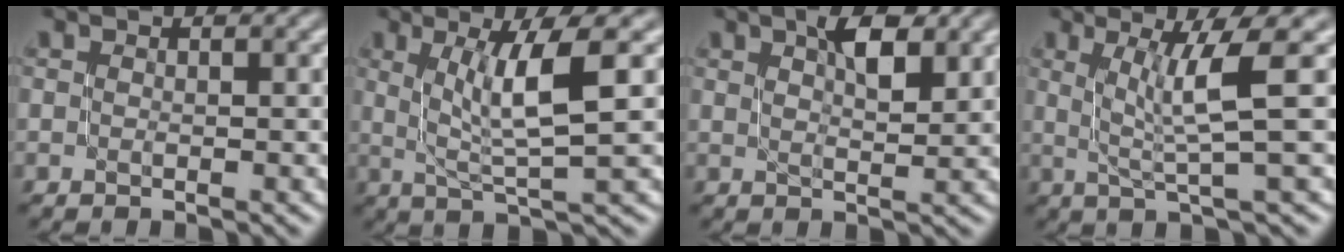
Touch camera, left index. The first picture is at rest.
{"total": 5.8, "force": [1.6, 1.1, 5.5], "torque": [-0.089, 0.003, 0.029]}
{"total": 3.7, "force": [1.9, 1.1, 3.0], "torque": [-0.043, 0.000, 0.030]}
{"total": 4.8, "force": [1.3, 0.6, 4.6], "torque": [-0.080, 0.004, 0.025]}